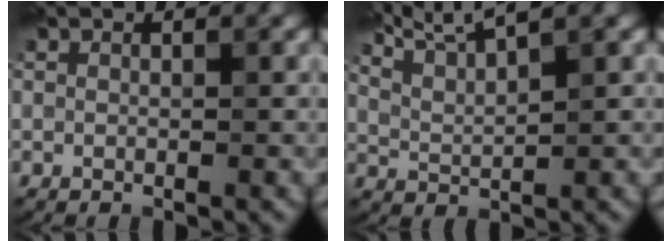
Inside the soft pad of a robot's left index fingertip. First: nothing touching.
{"total": 5.7, "force": [4.8, 0.9, 3.0], "torque": [-0.060, 0.018, 0.071]}